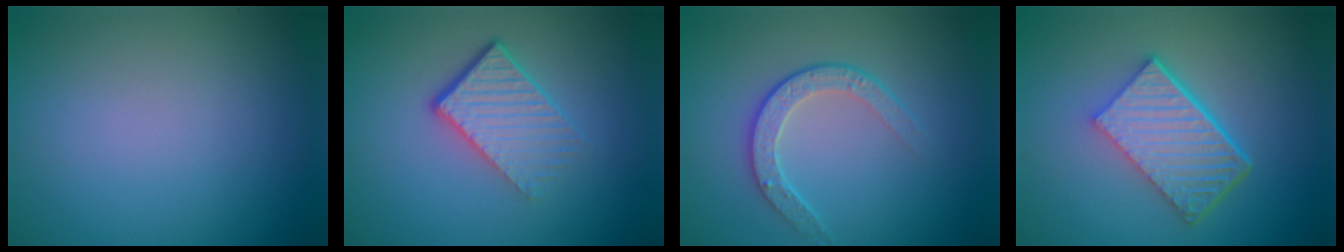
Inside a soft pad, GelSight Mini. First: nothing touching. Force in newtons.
{"total": 4.7, "press": 2.9, "slide": 3.8}
{"total": 2.6, "press": 2.0, "slide": 1.7}
{"total": 6.6, "press": 4.4, "slide": 4.9}